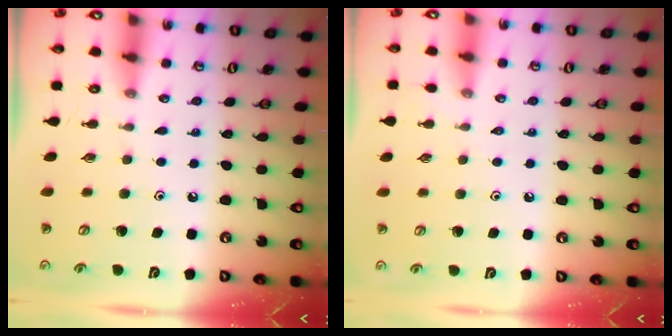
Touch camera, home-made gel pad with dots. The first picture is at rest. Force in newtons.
{"total": 1.9, "press": 1.8, "slide": 0.4}